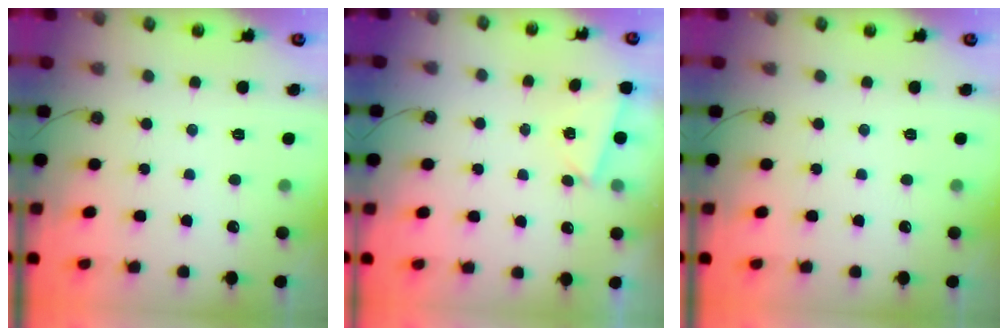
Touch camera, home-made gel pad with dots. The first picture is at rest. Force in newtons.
{"total": 2.1, "press": 1.7, "slide": 1.3}
{"total": 0.0}